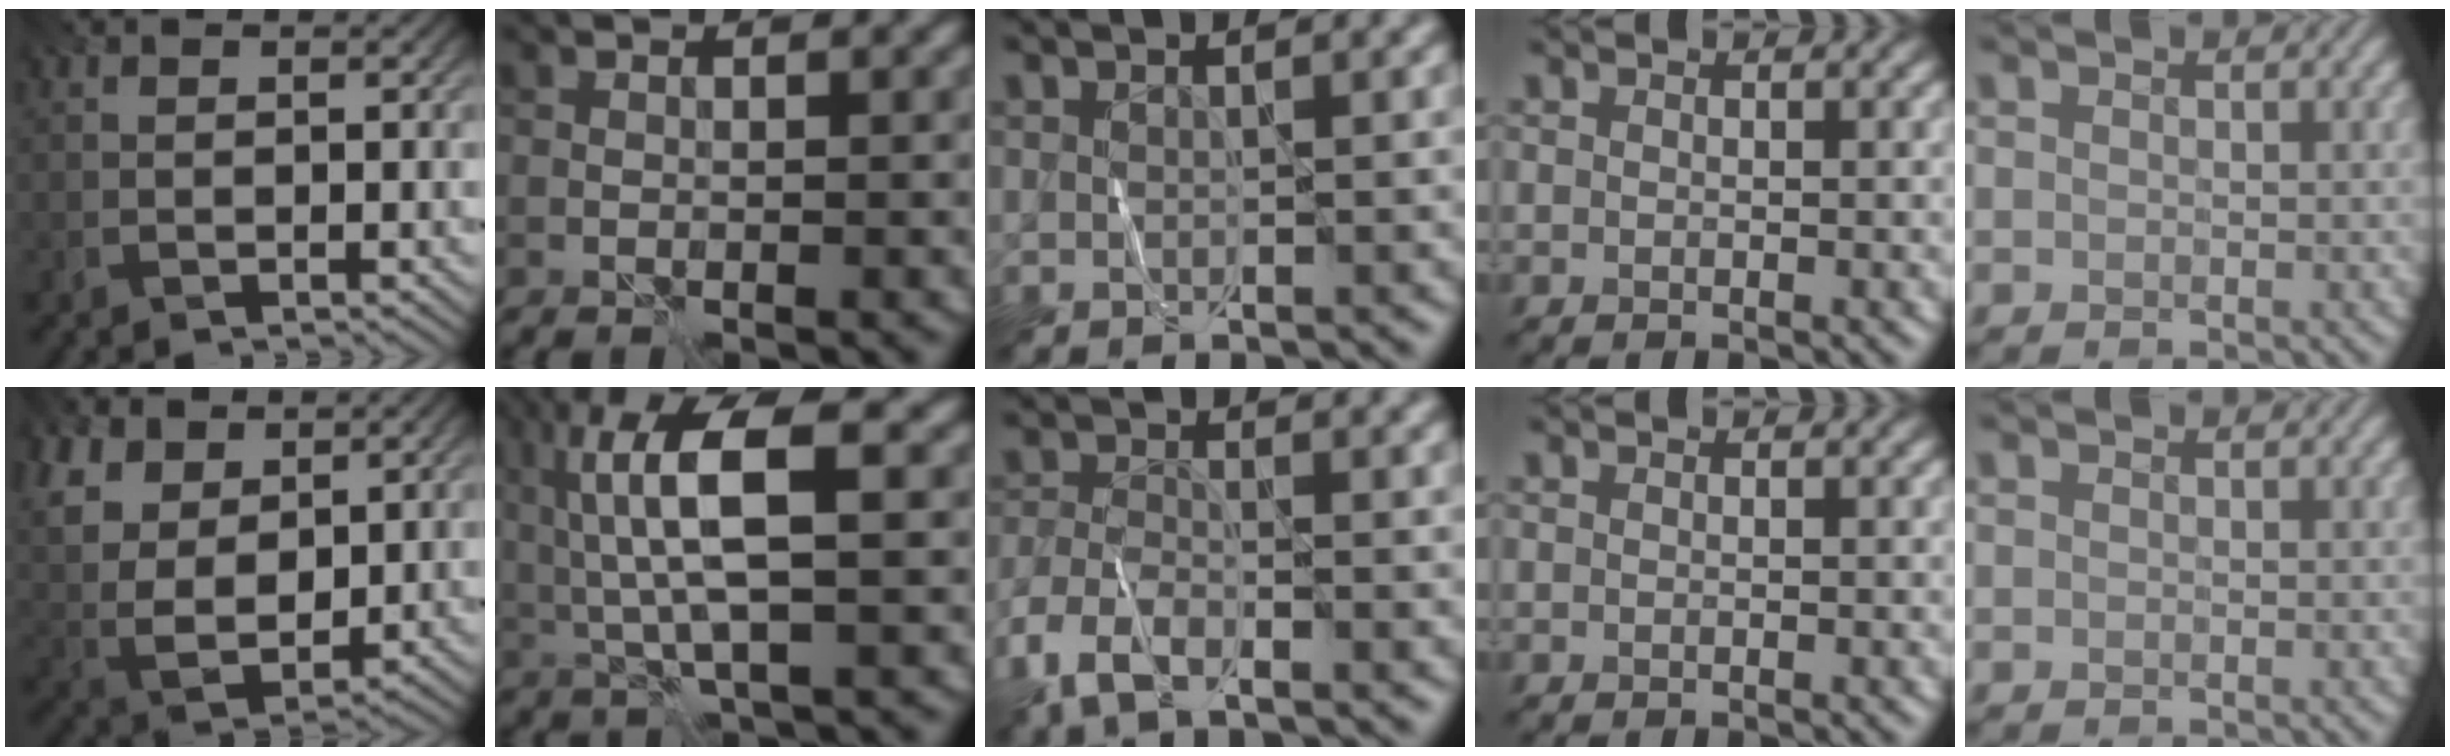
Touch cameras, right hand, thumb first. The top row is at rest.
{"thumb": {"total": 11.2, "force": [5.0, 7.2, 6.9], "torque": [-0.202, 0.015, 0.092]}, "index": {"total": 8.6, "force": [1.5, 2.4, 8.1], "torque": [-0.163, 0.009, 0.028]}, "middle": {"total": 4.1, "force": [-2.9, 1.6, 2.5], "torque": [-0.061, -0.009, -0.068]}}